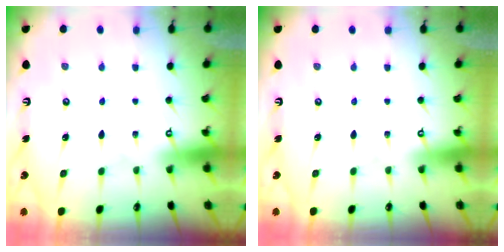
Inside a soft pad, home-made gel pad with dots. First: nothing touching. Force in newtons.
{"total": 0.0}